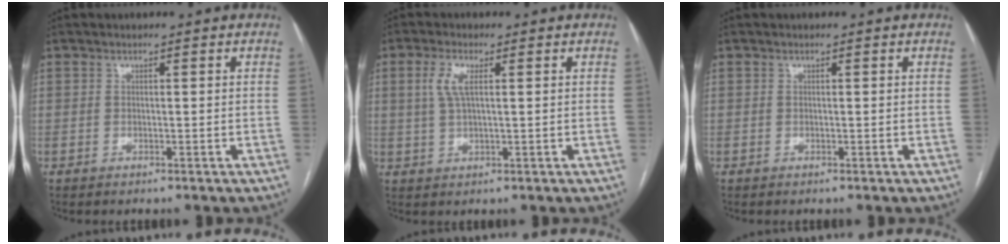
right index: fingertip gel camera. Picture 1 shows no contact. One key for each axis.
{"total": 4.0, "fx": 1.2, "fy": 1.0, "fz": 3.7, "tx": -0.085, "ty": 0.006, "tz": 0.027}
{"total": 0.0}